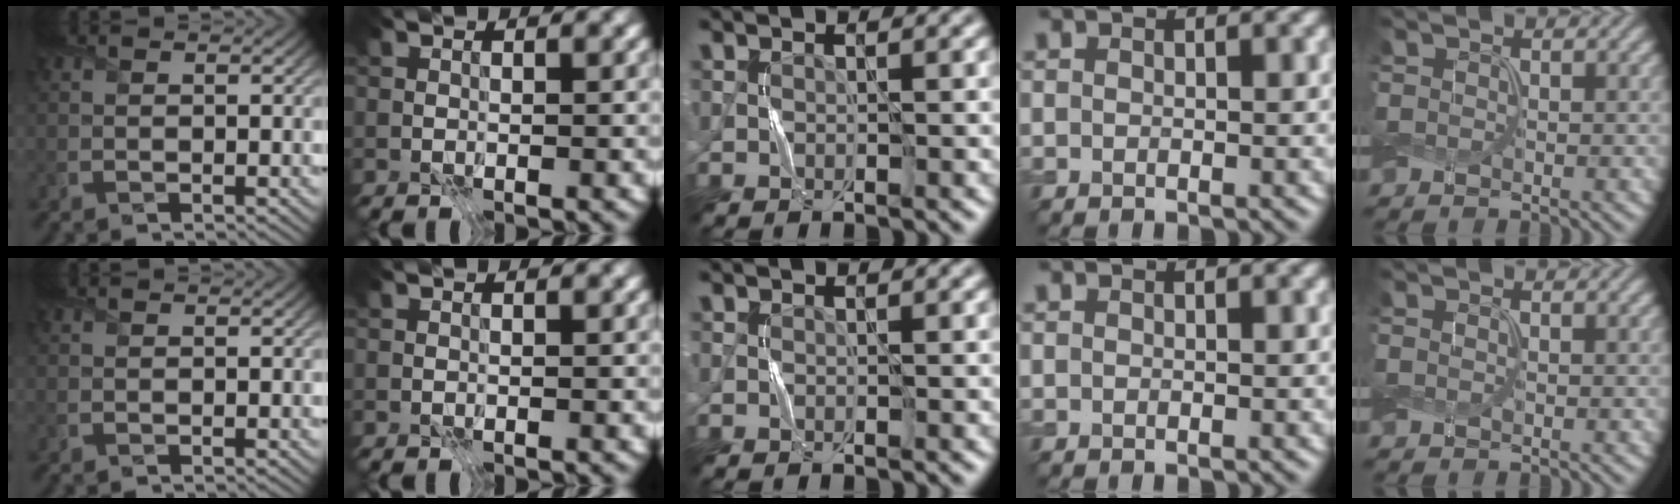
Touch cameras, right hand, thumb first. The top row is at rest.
{}